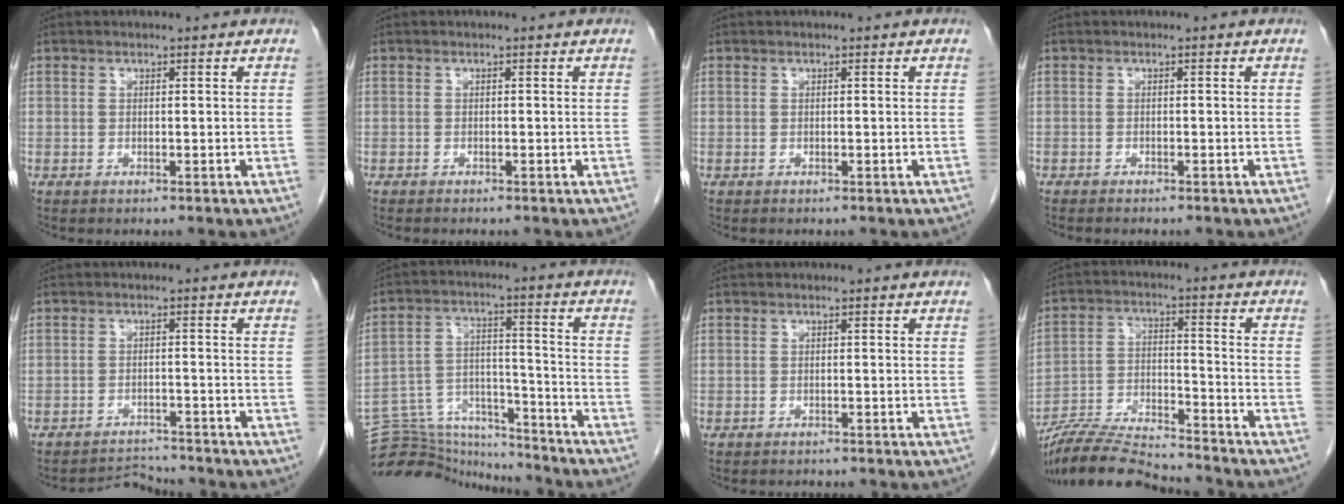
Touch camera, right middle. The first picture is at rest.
{"total": 0.9, "force": [-0.8, 0.1, 0.4], "torque": [-0.008, -0.002, -0.009]}
{"total": 0.0}
{"total": 1.9, "force": [-1.7, 0.4, 0.9], "torque": [-0.015, -0.004, -0.019]}
{"total": 3.1, "force": [-2.8, -0.1, -1.3], "torque": [0.025, -0.003, -0.042]}
{"total": 13.6, "force": [-13.5, 1.4, 0.2], "torque": [-0.005, 0.040, -0.225]}
{"total": 0.6, "force": [-0.6, 0.1, -0.1], "torque": [-0.006, -0.003, -0.011]}
{"total": 13.0, "force": [-12.4, 0.5, 3.8], "torque": [-0.067, -0.004, -0.223]}